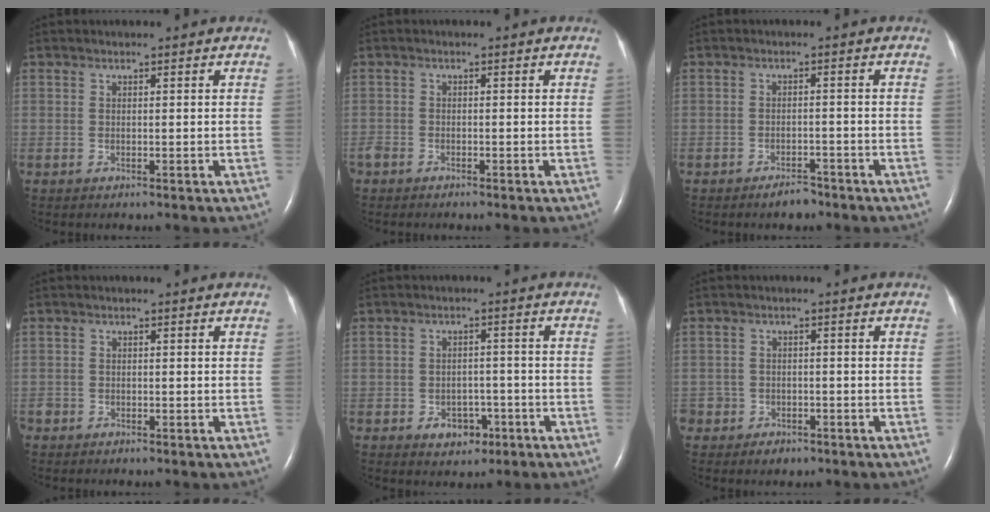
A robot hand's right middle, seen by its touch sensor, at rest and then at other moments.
{"total": 1.4, "force": [-1.2, 0.7, 0.4], "torque": [-0.012, 0.000, -0.021]}
{"total": 2.6, "force": [-2.2, 1.1, 1.0], "torque": [-0.019, 0.002, -0.030]}
{"total": 1.2, "force": [-0.9, 0.7, 0.1], "torque": [-0.008, 0.001, -0.018]}
{"total": 4.1, "force": [-2.1, 3.0, 2.0], "torque": [-0.026, 0.010, -0.021]}
{"total": 3.6, "force": [-2.3, 2.8, 0.4], "torque": [-0.004, 0.010, -0.034]}